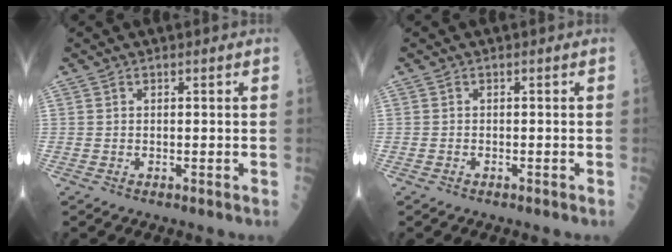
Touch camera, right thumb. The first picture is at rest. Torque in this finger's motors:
{"motor_torque": [0.04, -0.14, -0.03, -0.08, 0.05]}